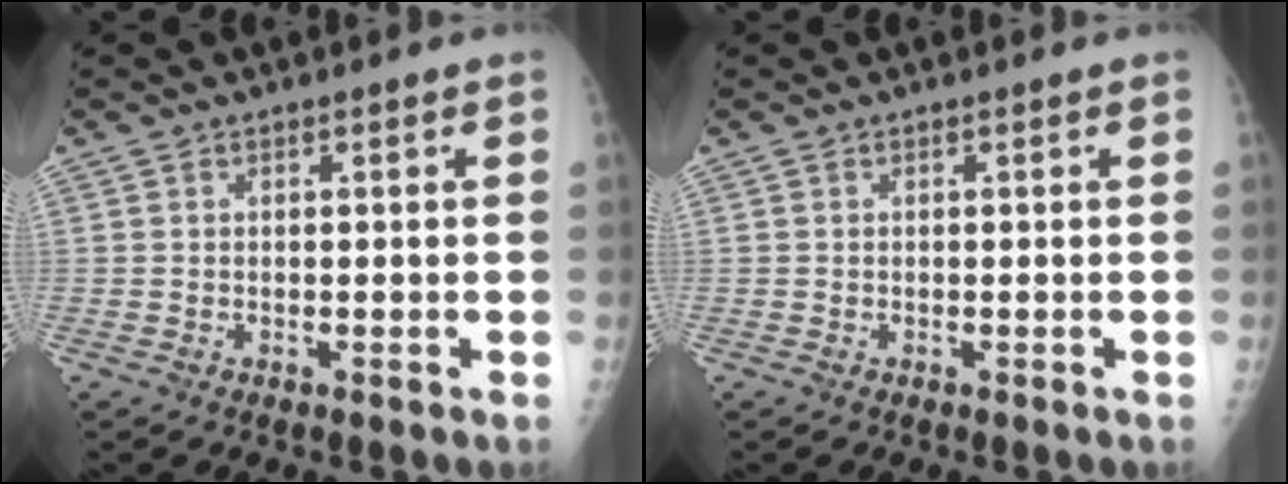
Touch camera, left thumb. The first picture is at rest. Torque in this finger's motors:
{"motor_torque": [0.00, 0.00, 0.00, 0.00, 0.00]}